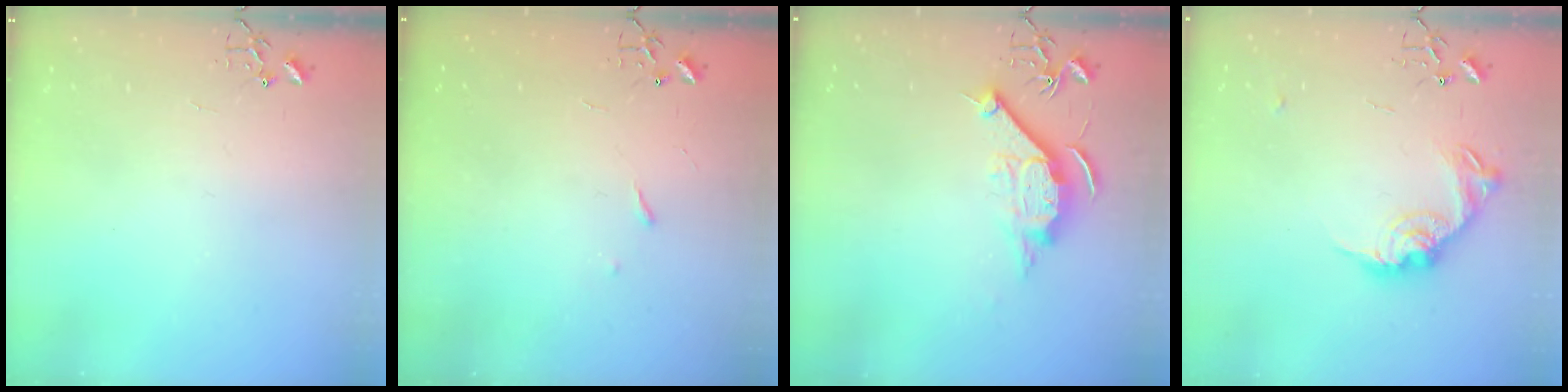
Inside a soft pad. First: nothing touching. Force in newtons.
{"total": 2.9, "press": 2.8, "slide": 0.5}
{"total": 10.7, "press": 10.7, "slide": 1.1}
{"total": 15.6, "press": 15.6, "slide": 0.7}